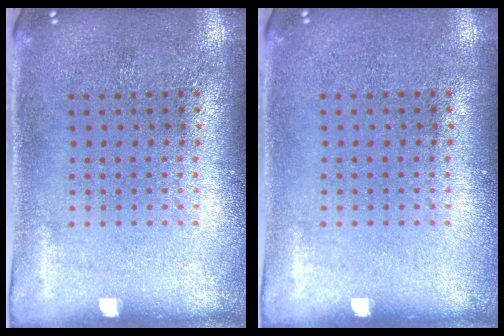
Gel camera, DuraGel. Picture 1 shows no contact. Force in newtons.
{"total": 0.0}